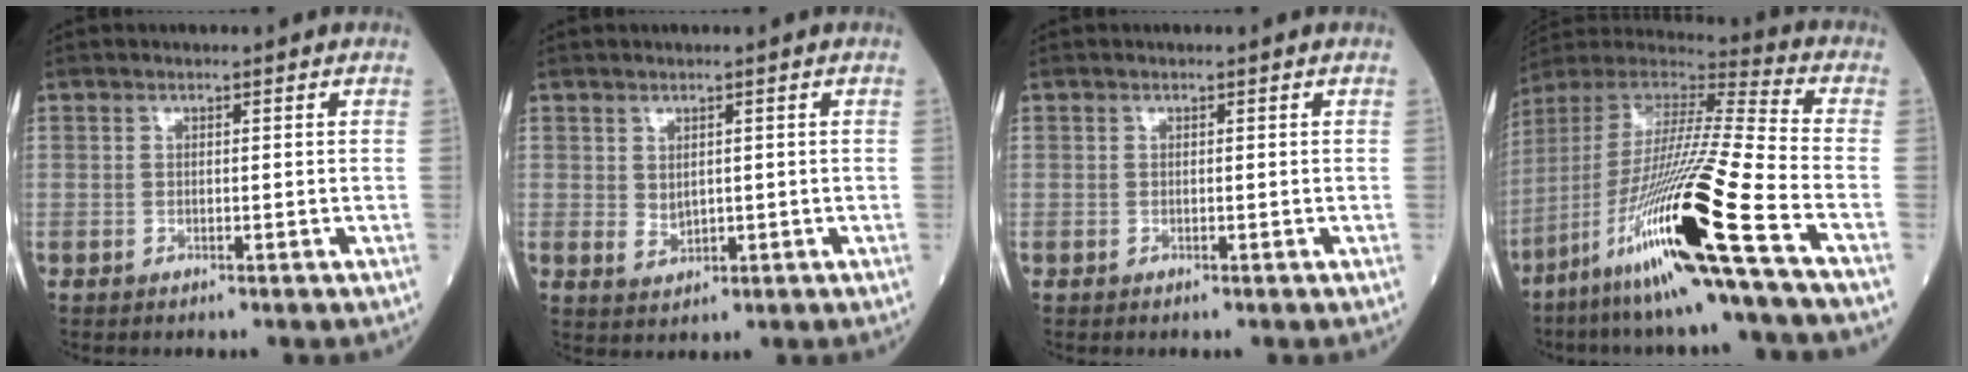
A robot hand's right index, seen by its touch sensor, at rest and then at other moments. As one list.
[{"total": 2.3, "force": [0.4, 1.6, 1.6], "torque": [-0.032, -0.003, 0.016]}, {"total": 0.0}, {"total": 24.2, "force": [-11.6, -1.0, 21.2], "torque": [-0.420, -0.051, -0.224]}]